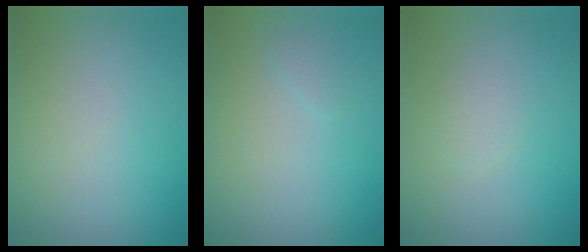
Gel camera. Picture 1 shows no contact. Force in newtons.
{"total": 0.6, "press": 0.6, "slide": 0.1}
{"total": 1.1, "press": 1.1, "slide": 0.0}